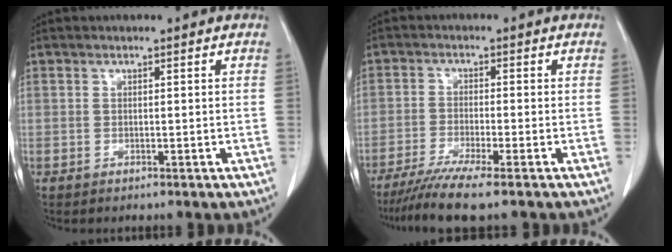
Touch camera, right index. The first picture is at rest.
{"total": 7.1, "force": [-5.6, -0.9, 4.3], "torque": [-0.069, -0.022, -0.096]}